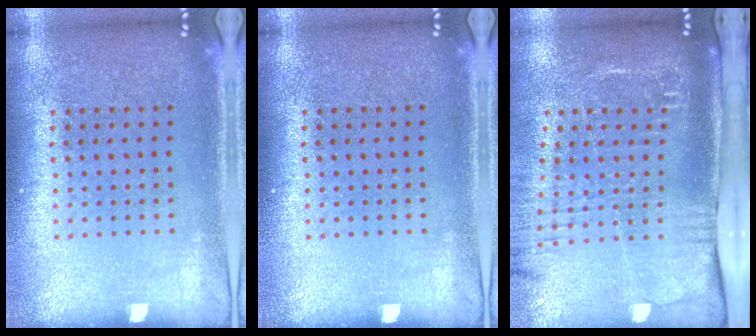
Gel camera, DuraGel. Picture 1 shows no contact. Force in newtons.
{"total": 0.0}
{"total": 2.7, "press": 2.1, "slide": 1.7}